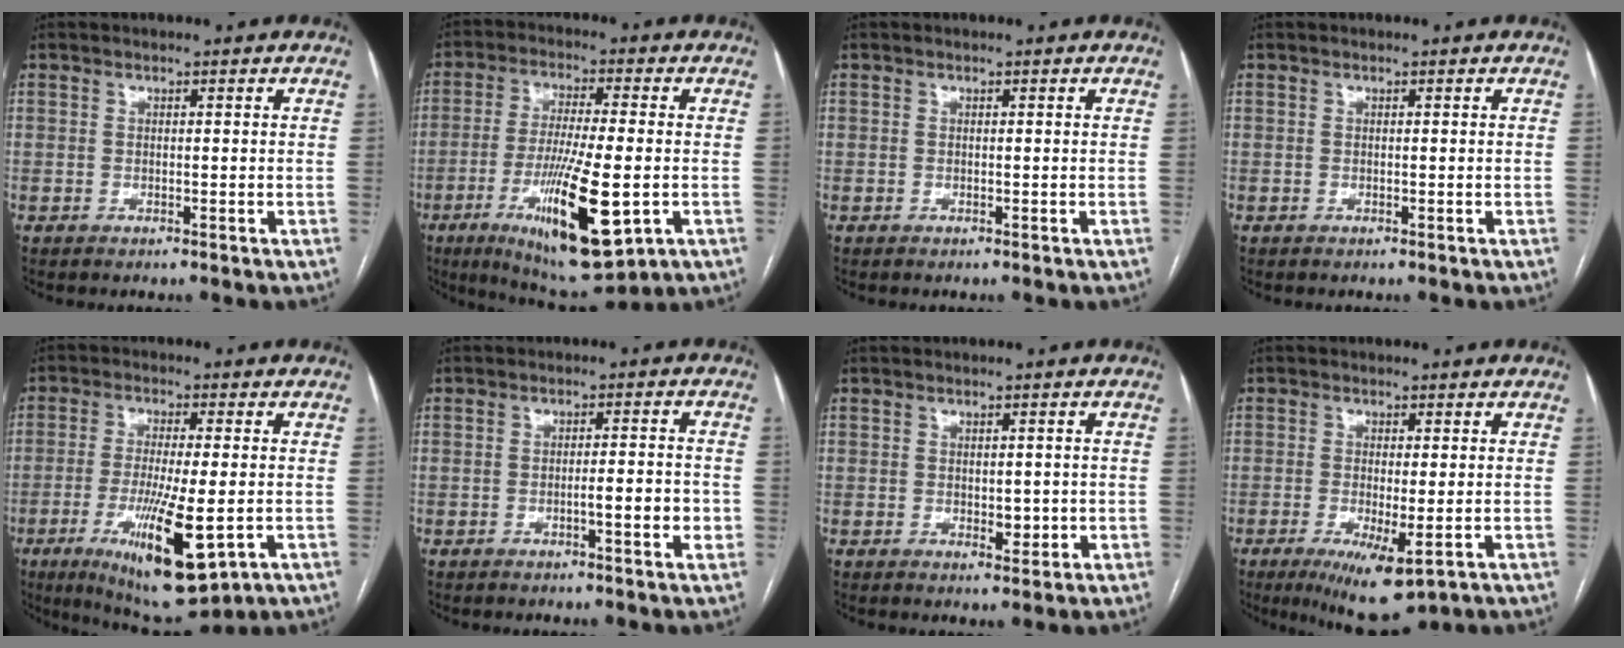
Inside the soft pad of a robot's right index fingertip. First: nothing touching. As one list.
[{"total": 16.8, "force": [-5.2, 2.9, 15.7], "torque": [-0.283, -0.032, -0.077]}, {"total": 0.0}, {"total": 0.0}, {"total": 14.6, "force": [-4.7, 2.7, 13.6], "torque": [-0.238, -0.038, -0.065]}, {"total": 4.4, "force": [-1.2, 0.5, 4.2], "torque": [-0.062, 0.001, -0.016]}, {"total": 3.1, "force": [-0.2, 1.8, 2.5], "torque": [-0.030, -0.003, 0.006]}, {"total": 8.1, "force": [-3.3, 1.9, 7.1], "torque": [-0.113, -0.021, -0.044]}]